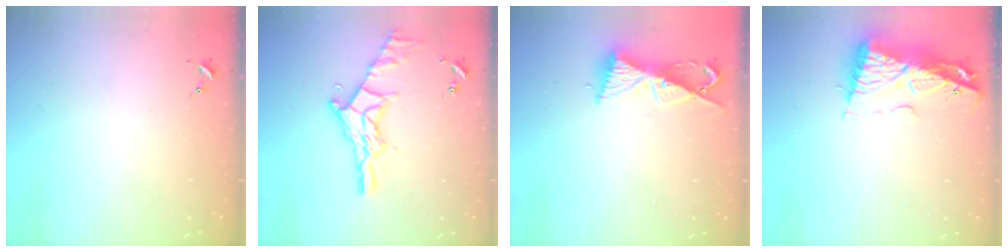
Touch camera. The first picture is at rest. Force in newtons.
{"total": 17.0, "press": 17.0, "slide": 1.2}
{"total": 9.3, "press": 9.3, "slide": 0.4}
{"total": 10.1, "press": 10.0, "slide": 1.1}